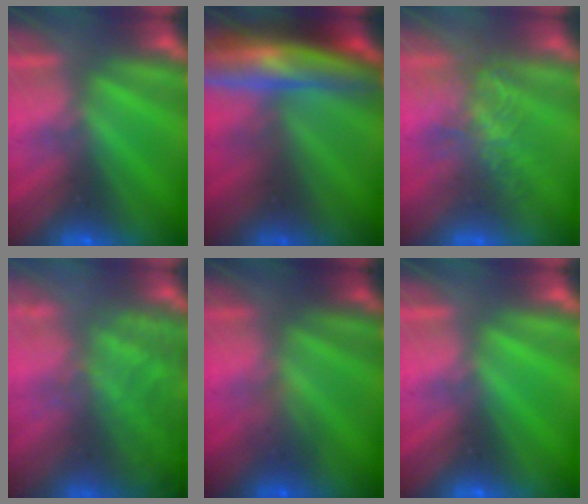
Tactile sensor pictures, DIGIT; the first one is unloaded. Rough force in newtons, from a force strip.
{"total": 6.4}
{"total": 4.5}
{"total": 7.5}
{"total": 1.0}
{"total": 0.0}